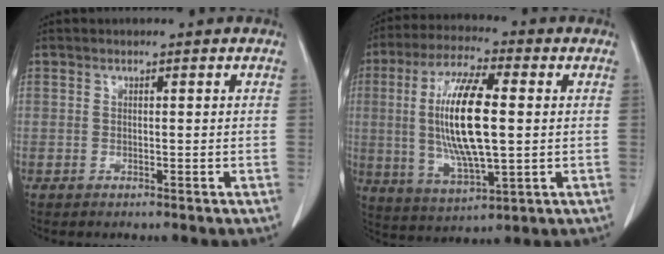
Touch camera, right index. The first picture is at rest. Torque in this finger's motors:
{"motor_torque": [2.14, 0.00, 1.05, 0.21]}